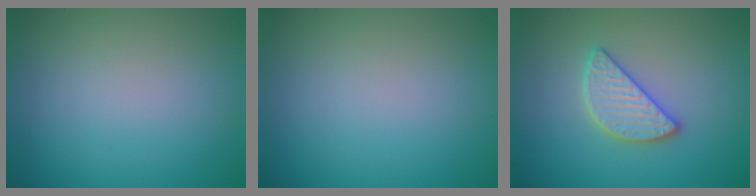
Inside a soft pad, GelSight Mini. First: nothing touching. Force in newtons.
{"total": 0.0}
{"total": 3.0, "press": 3.0, "slide": 0.2}